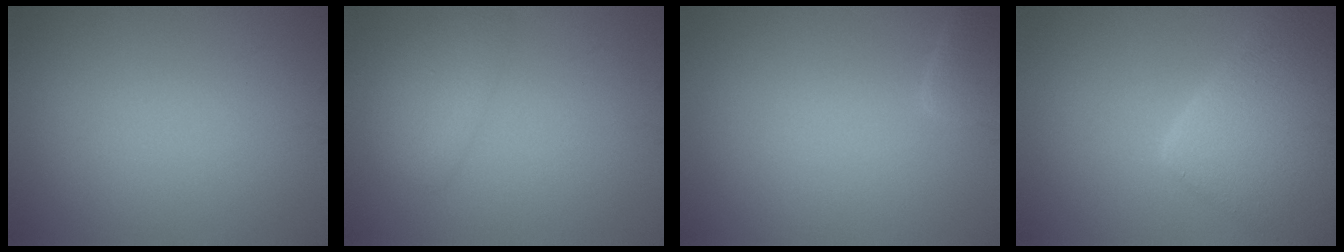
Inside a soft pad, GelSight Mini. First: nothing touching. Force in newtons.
{"total": 2.2, "press": 2.2, "slide": 0.1}
{"total": 1.7, "press": 1.7, "slide": 0.2}
{"total": 8.4, "press": 8.4, "slide": 0.6}